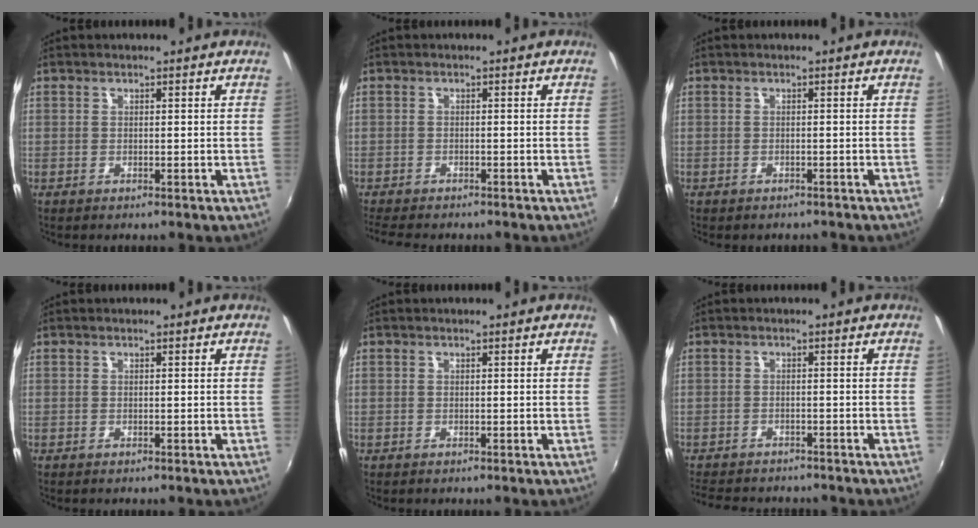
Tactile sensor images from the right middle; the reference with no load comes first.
{"total": 5.4, "force": [-4.8, 1.4, 2.0], "torque": [-0.056, -0.019, -0.083]}
{"total": 1.9, "force": [-1.6, 0.9, 0.5], "torque": [-0.015, -0.009, -0.022]}
{"total": 0.0}
{"total": 0.0}
{"total": 8.0, "force": [-7.1, 2.7, 2.5], "torque": [-0.069, -0.013, -0.110]}